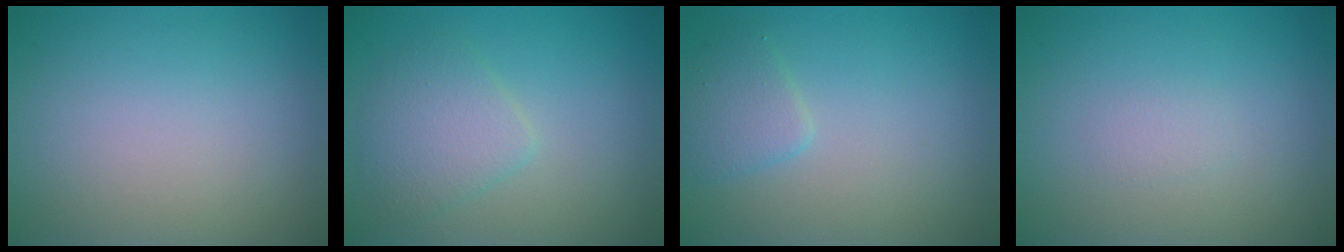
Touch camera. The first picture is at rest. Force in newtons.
{"total": 3.0, "press": 3.0, "slide": 0.1}
{"total": 2.0, "press": 2.0, "slide": 0.1}
{"total": 0.6, "press": 0.6, "slide": 0.1}